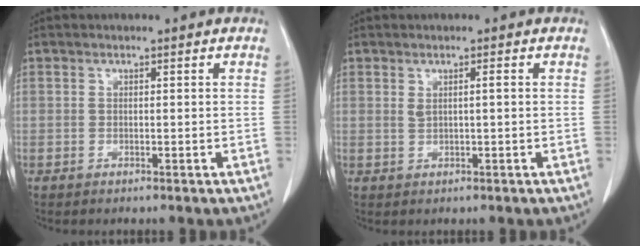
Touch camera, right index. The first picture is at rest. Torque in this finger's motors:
{"motor_torque": [0.03, -0.05, 0.05, 0.00]}